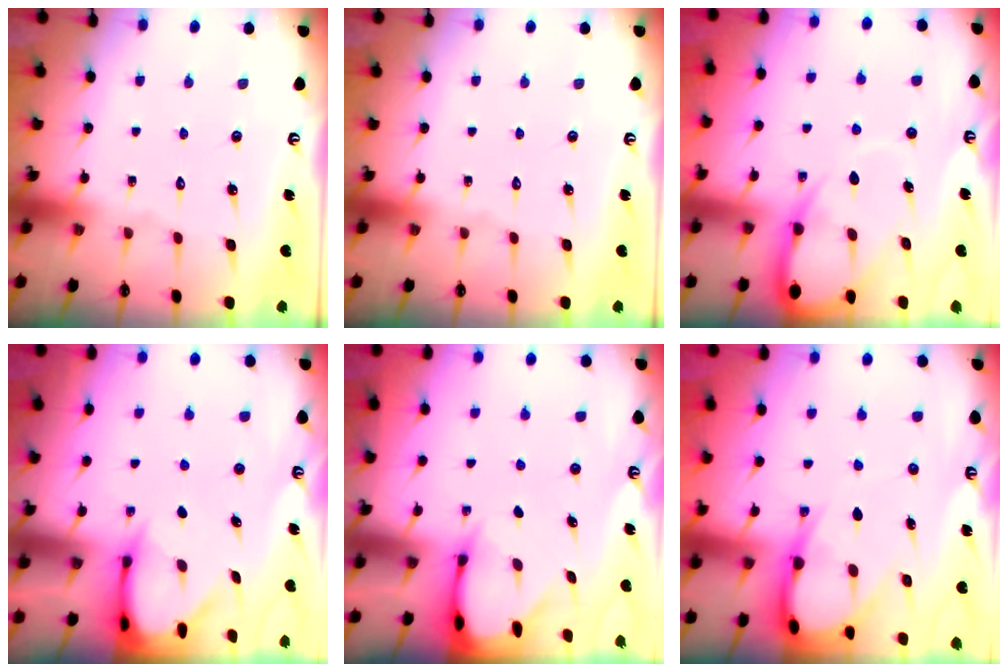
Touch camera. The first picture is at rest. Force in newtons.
{"total": 0.0}
{"total": 9.3, "press": 9.3, "slide": 1.1}
{"total": 3.3, "press": 3.3, "slide": 0.2}
{"total": 2.9, "press": 2.9, "slide": 0.4}
{"total": 8.3, "press": 8.2, "slide": 0.9}